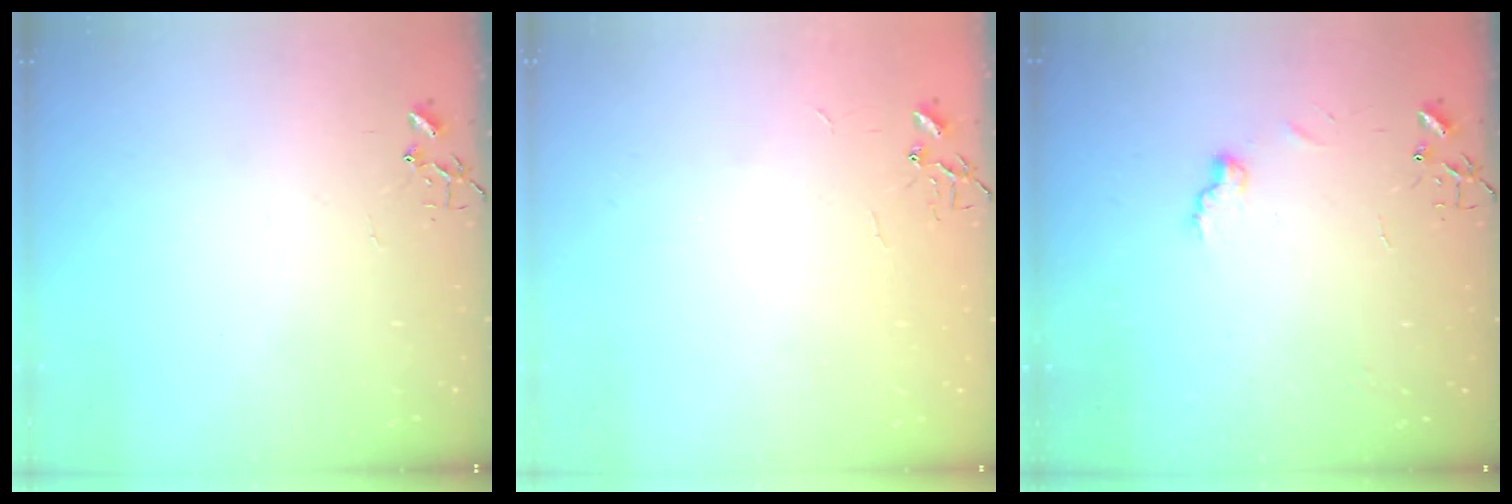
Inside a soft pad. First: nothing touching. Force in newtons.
{"total": 2.2, "press": 2.2, "slide": 0.3}
{"total": 6.7, "press": 6.6, "slide": 0.7}